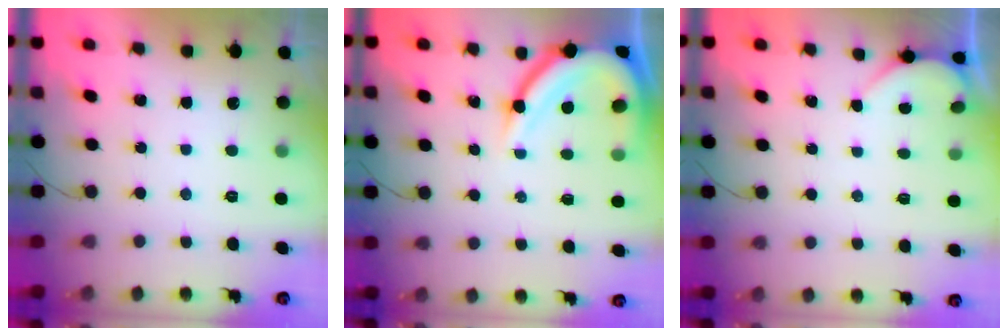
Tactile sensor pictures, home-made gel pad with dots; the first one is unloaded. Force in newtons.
{"total": 11.5, "press": 11.5, "slide": 1.1}
{"total": 1.9, "press": 1.9, "slide": 0.1}